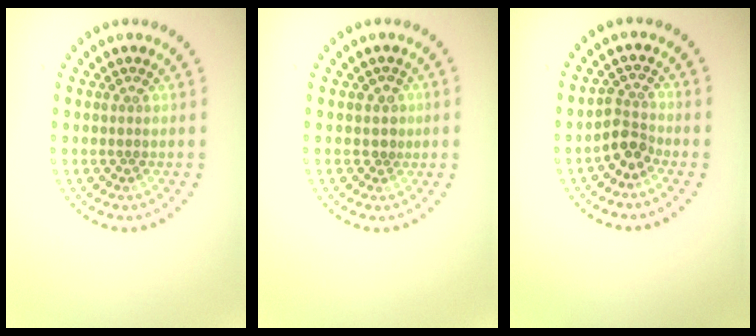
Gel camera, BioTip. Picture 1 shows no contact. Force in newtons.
{"total": 1.0, "press": 0.6, "slide": 0.8}
{"total": 2.4, "press": 1.8, "slide": 1.6}